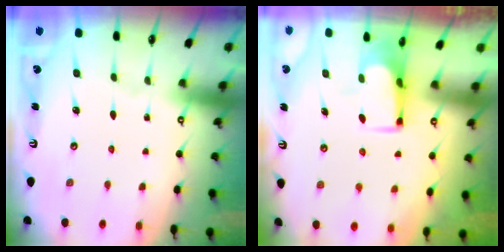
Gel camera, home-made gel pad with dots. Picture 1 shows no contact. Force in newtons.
{"total": 1.0, "press": 1.0, "slide": 0.1}